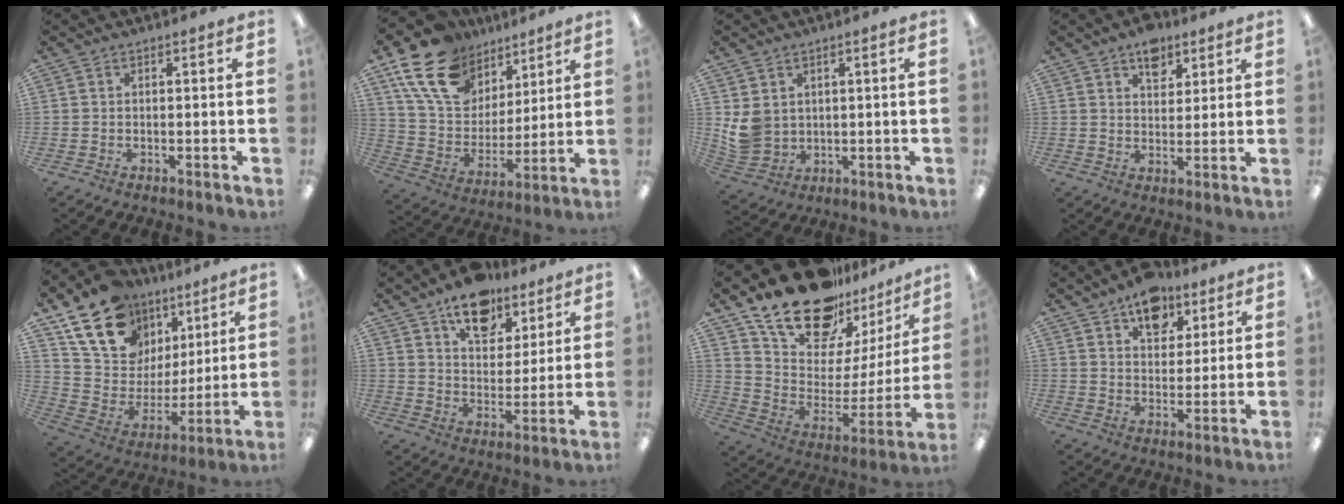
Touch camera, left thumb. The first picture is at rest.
{"total": 19.2, "force": [11.5, 12.7, 8.6], "torque": [-0.167, -0.046, 0.218]}
{"total": 6.3, "force": [2.1, 5.3, 2.6], "torque": [-0.056, -0.003, 0.046]}
{"total": 7.3, "force": [4.9, 4.5, 3.2], "torque": [-0.030, -0.020, 0.083]}
{"total": 20.1, "force": [12.6, 13.6, 7.9], "torque": [-0.158, -0.059, 0.240]}
{"total": 13.8, "force": [10.2, 7.5, 5.4], "torque": [-0.073, -0.060, 0.183]}
{"total": 22.8, "force": [17.7, 10.4, 10.0], "torque": [-0.185, -0.111, 0.324]}
{"total": 11.3, "force": [7.8, 6.7, 4.8], "torque": [-0.049, -0.042, 0.135]}